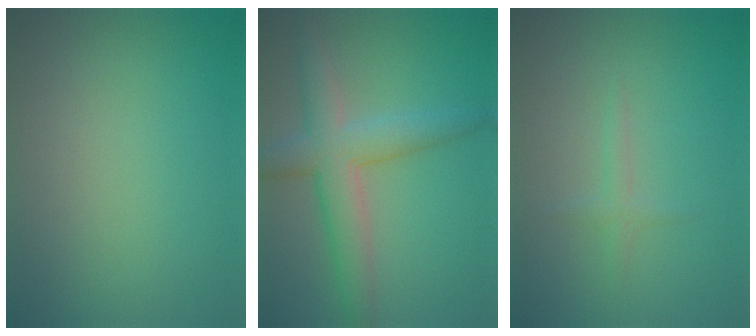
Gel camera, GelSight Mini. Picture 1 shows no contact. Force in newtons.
{"total": 5.3, "press": 5.3, "slide": 0.1}
{"total": 1.0, "press": 1.0, "slide": 0.1}